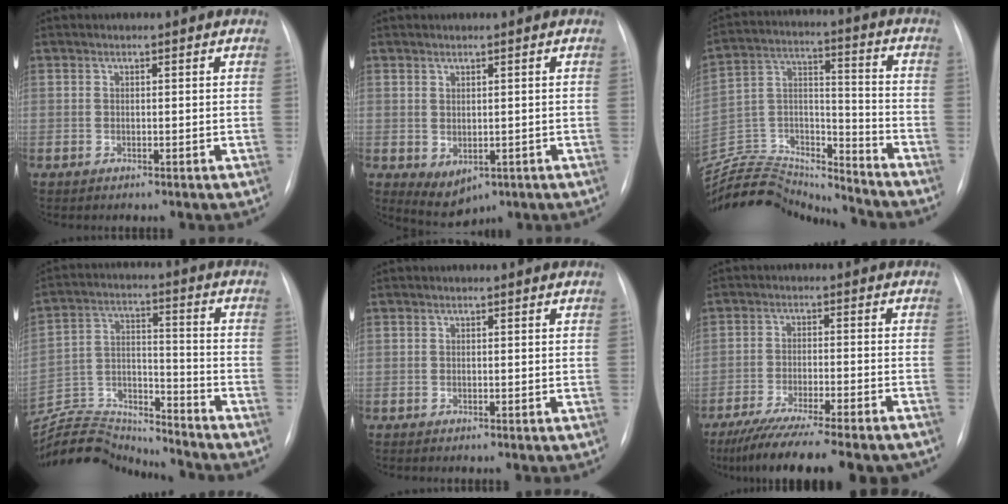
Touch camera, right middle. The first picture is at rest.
{"total": 4.1, "force": [-0.9, 2.5, 3.1], "torque": [-0.047, -0.008, 0.006]}
{"total": 20.9, "force": [-20.5, 2.3, 3.8], "torque": [-0.079, 0.033, -0.338]}
{"total": 15.0, "force": [-14.9, 0.6, 1.1], "torque": [-0.022, 0.031, -0.258]}
{"total": 0.0}
{"total": 17.6, "force": [-14.9, 1.7, 9.3], "torque": [-0.125, -0.029, -0.221]}